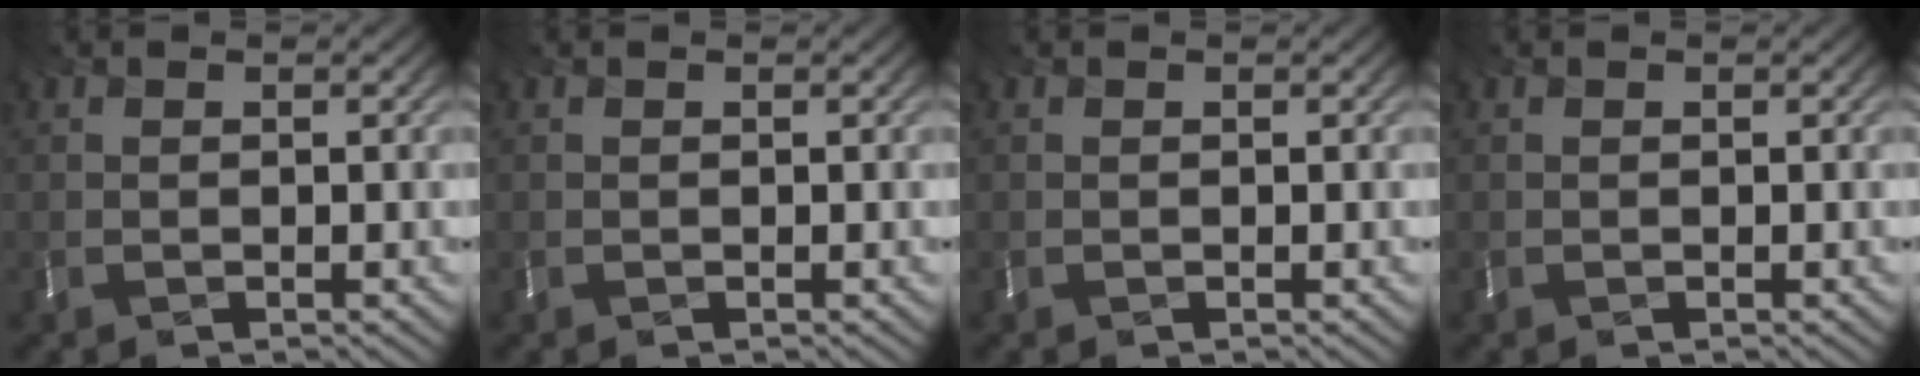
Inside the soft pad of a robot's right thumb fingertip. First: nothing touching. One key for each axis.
{"total": 0.0}
{"total": 0.0}
{"total": 0.0}